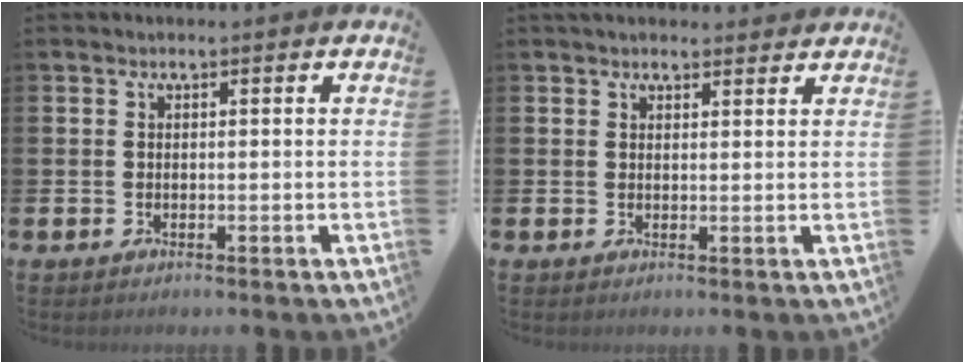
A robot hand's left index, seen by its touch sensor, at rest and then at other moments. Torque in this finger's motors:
{"motor_torque": [0.88, -1.25, 0.01, 0.08]}